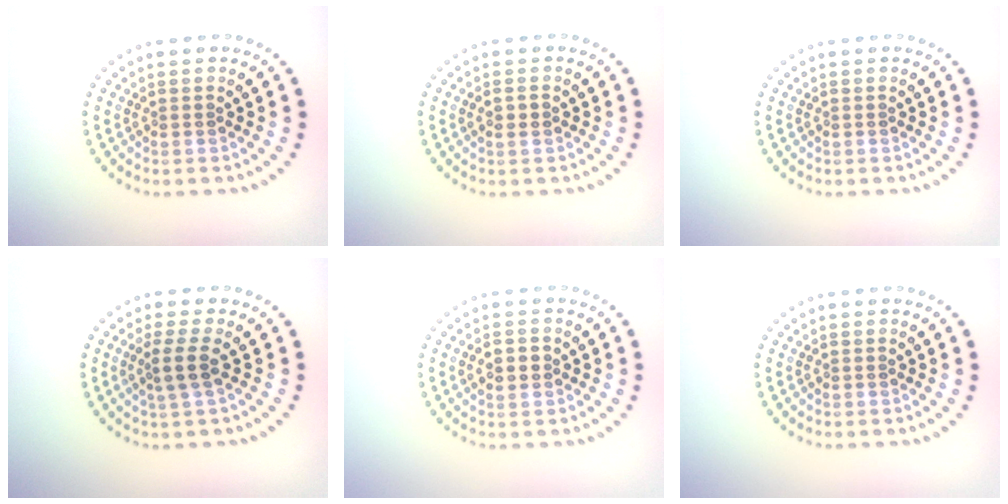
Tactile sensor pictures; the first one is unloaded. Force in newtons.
{"total": 1.1, "press": 1.1, "slide": 0.3}
{"total": 0.0}
{"total": 2.2, "press": 1.7, "slide": 1.3}
{"total": 2.3, "press": 2.3, "slide": 0.1}
{"total": 0.0}